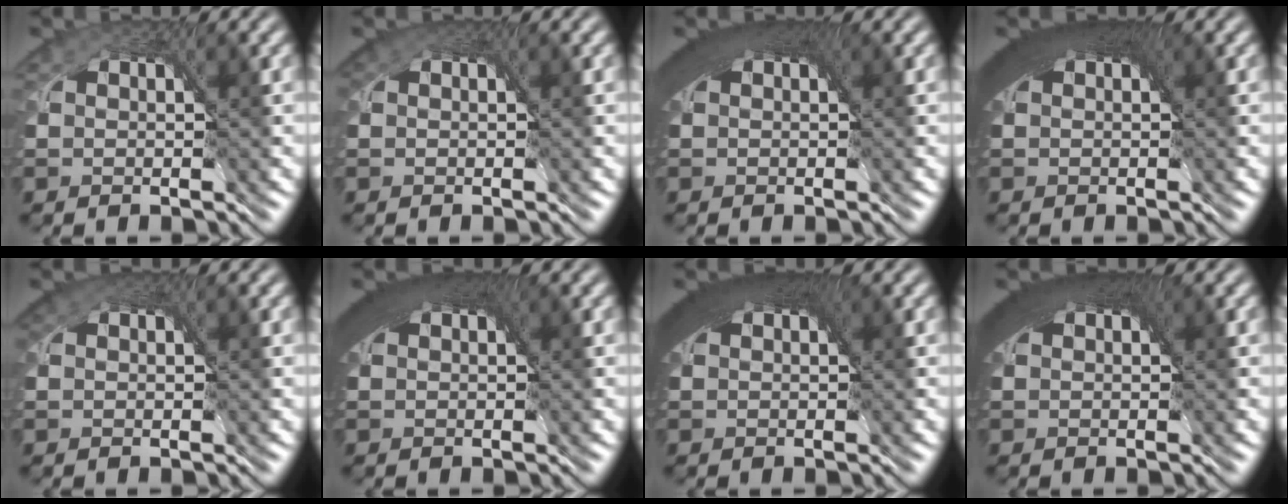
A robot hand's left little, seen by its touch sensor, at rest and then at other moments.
{"total": 1.4, "force": [0.8, 0.9, 0.8], "torque": [-0.015, 0.003, 0.009]}
{"total": 7.1, "force": [2.9, 3.5, 5.5], "torque": [-0.088, 0.016, 0.032]}
{"total": 8.7, "force": [3.1, 4.3, 6.9], "torque": [-0.107, 0.020, 0.033]}
{"total": 2.0, "force": [1.1, 1.3, 1.1], "torque": [-0.021, 0.004, 0.012]}
{"total": 7.6, "force": [3.0, 3.7, 5.9], "torque": [-0.093, 0.017, 0.032]}
{"total": 8.7, "force": [3.1, 4.3, 6.9], "torque": [-0.107, 0.019, 0.033]}
{"total": 8.6, "force": [3.1, 4.3, 6.8], "torque": [-0.107, 0.020, 0.033]}